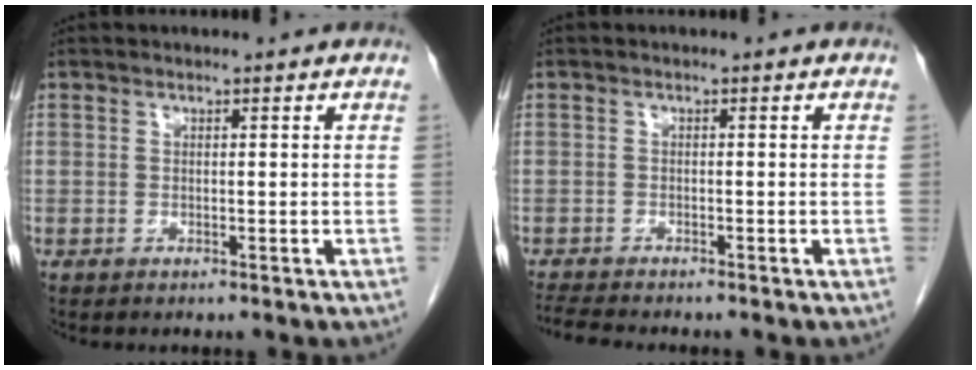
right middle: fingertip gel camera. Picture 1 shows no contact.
{"total": 3.7, "force": [-3.5, 0.0, 1.3], "torque": [-0.026, -0.016, -0.060]}